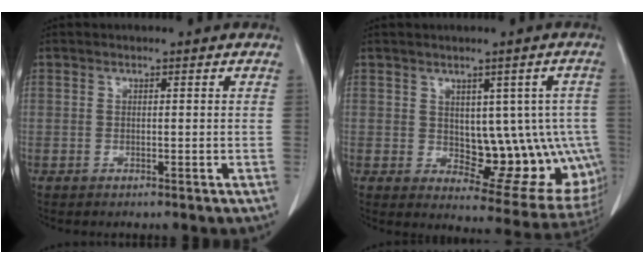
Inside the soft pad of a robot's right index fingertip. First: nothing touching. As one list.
[{"total": 13.3, "force": [-0.5, 7.2, 11.2], "torque": [-0.110, 0.009, 0.014]}]